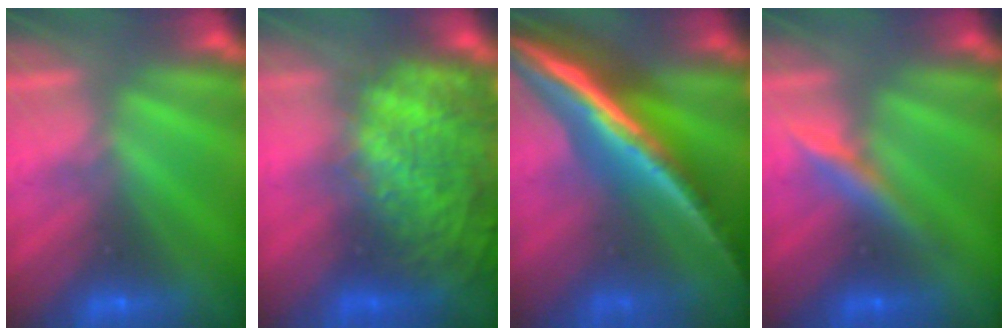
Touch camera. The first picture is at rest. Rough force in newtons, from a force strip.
{"total": 7.8}
{"total": 6.9}
{"total": 4.6}